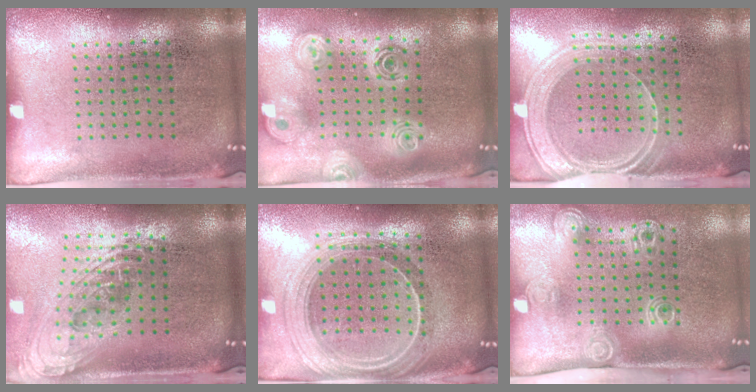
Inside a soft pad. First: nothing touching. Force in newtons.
{"total": 2.5, "press": 1.9, "slide": 1.6}
{"total": 1.8, "press": 1.5, "slide": 0.9}
{"total": 2.2, "press": 1.6, "slide": 1.5}
{"total": 2.4, "press": 2.0, "slide": 1.3}
{"total": 2.1, "press": 1.5, "slide": 1.5}